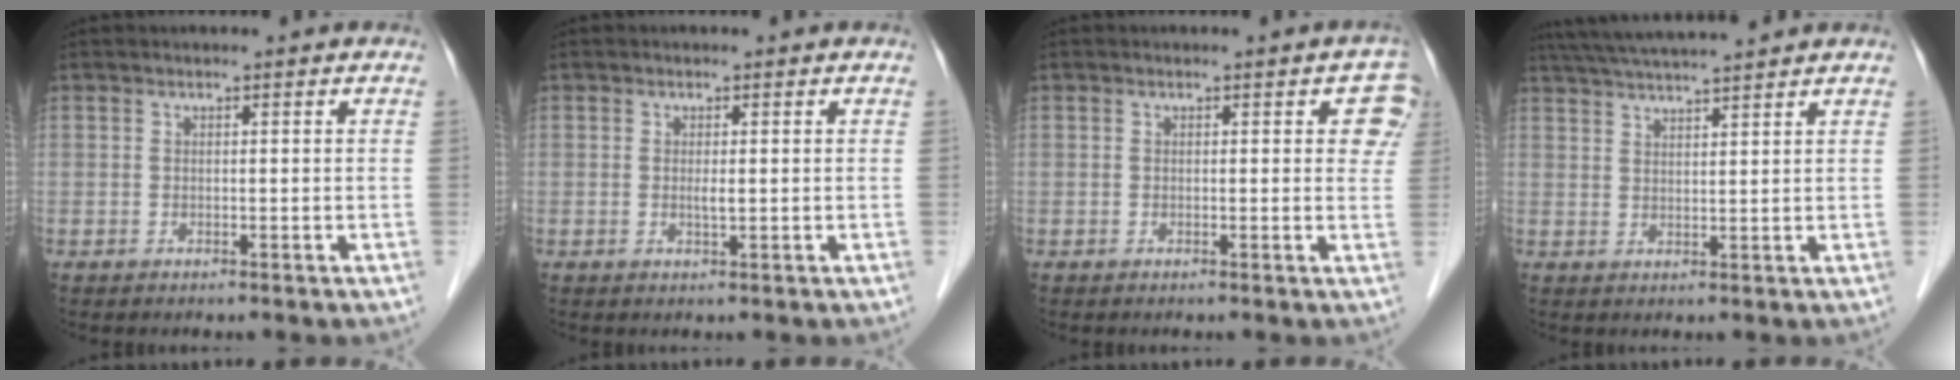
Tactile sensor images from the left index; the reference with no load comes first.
{"total": 1.0, "force": [-0.1, 0.2, 0.9], "torque": [-0.019, -0.006, 0.000]}
{"total": 3.6, "force": [1.8, 2.0, 2.4], "torque": [-0.002, -0.003, 0.009]}
{"total": 9.6, "force": [8.7, -0.4, 4.0], "torque": [-0.072, 0.030, 0.138]}